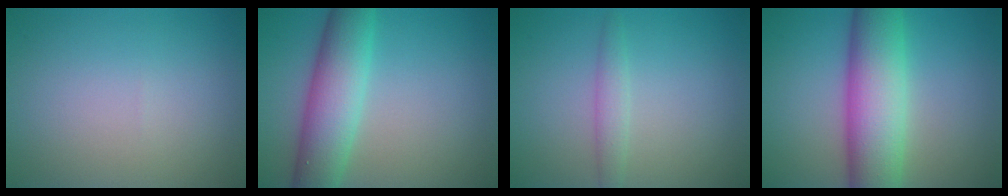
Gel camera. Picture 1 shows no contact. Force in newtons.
{"total": 7.0, "press": 7.0, "slide": 0.4}
{"total": 1.6, "press": 1.6, "slide": 0.0}
{"total": 9.4, "press": 9.4, "slide": 0.4}